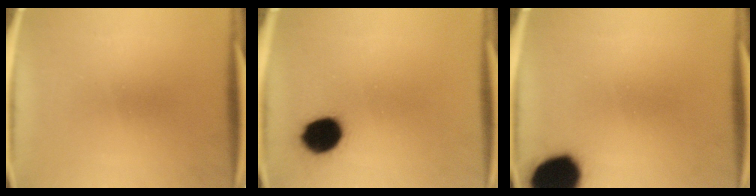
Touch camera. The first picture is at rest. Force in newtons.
{"total": 9.9}
{"total": 17.0}